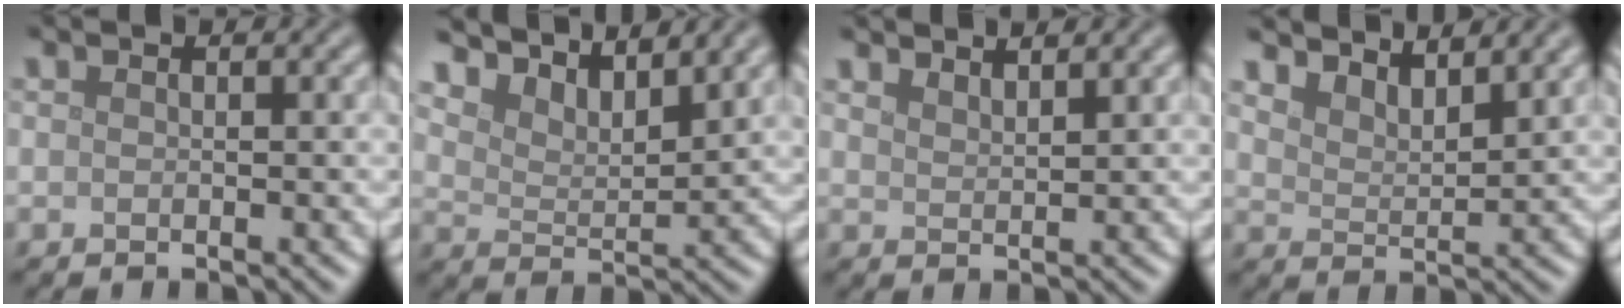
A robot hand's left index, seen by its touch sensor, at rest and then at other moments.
{"total": 6.9, "force": [6.3, 1.6, 2.3], "torque": [-0.057, -0.002, 0.103]}
{"total": 2.6, "force": [2.4, 0.5, 0.8], "torque": [-0.002, 0.006, 0.035]}
{"total": 5.6, "force": [5.1, 1.4, 2.0], "torque": [-0.032, 0.006, 0.070]}